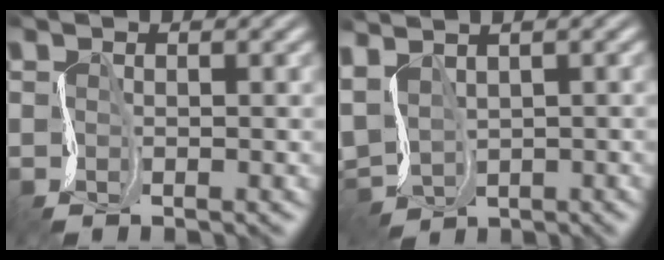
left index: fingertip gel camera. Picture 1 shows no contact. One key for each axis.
{"total": 4.1, "fx": 1.0, "fy": 3.0, "fz": 2.6, "tx": -0.066, "ty": 0.002, "tz": 0.033}